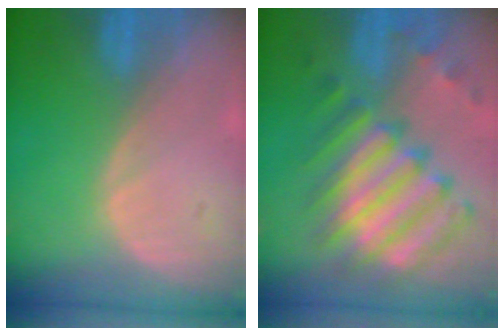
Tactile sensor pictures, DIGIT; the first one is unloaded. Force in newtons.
{"total": 11.9, "press": 10.4, "slide": 5.7}